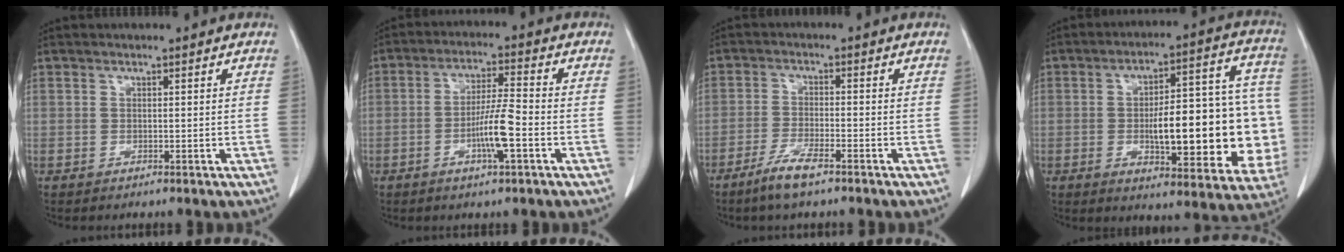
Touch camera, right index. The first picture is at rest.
{"total": 7.1, "force": [-2.4, 0.4, 6.7], "torque": [-0.128, 0.002, -0.043]}
{"total": 5.1, "force": [-3.7, 0.6, 3.5], "torque": [-0.076, -0.008, -0.069]}
{"total": 21.9, "force": [-2.9, 6.5, 20.7], "torque": [-0.215, 0.040, -0.021]}